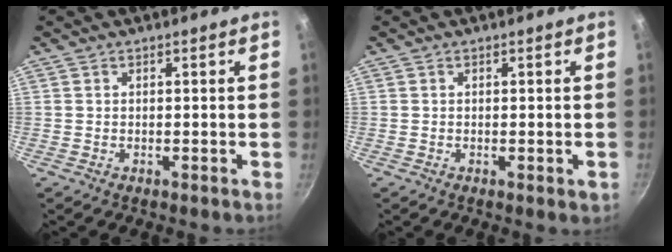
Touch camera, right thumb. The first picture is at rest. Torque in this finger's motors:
{"motor_torque": [-0.41, -0.24, -0.24, -0.18, 0.01]}